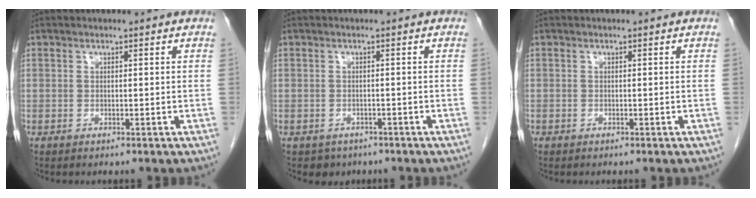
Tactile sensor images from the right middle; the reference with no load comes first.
{"total": 2.6, "force": [-1.8, 1.9, 0.0], "torque": [-0.007, 0.007, -0.024]}
{"total": 0.0}